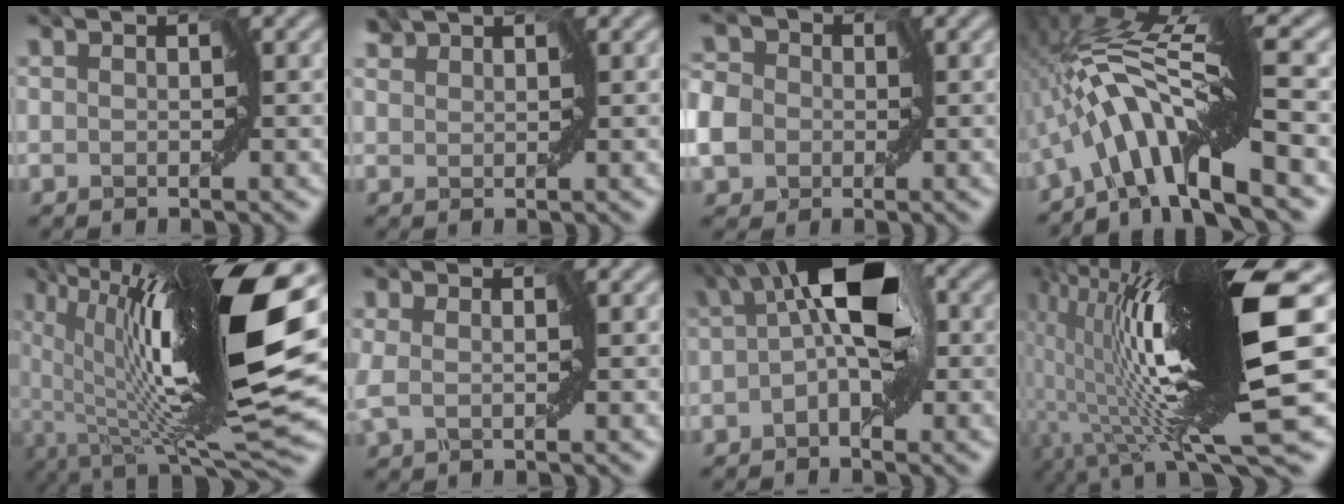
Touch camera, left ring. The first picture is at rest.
{"total": 1.1, "force": [0.9, 0.7, 0.1], "torque": [-0.002, 0.003, 0.011]}
{"total": 7.5, "force": [-2.6, 6.2, 3.2], "torque": [-0.075, -0.010, -0.069]}
{"total": 9.5, "force": [-2.9, 1.5, 9.0], "torque": [-0.144, 0.022, -0.052]}
{"total": 16.8, "force": [2.7, 4.0, 16.1], "torque": [-0.256, 0.006, 0.044]}
{"total": 1.6, "force": [0.1, 1.0, 1.3], "torque": [-0.035, 0.003, -0.007]}
{"total": 7.4, "force": [0.7, 3.0, 6.7], "torque": [-0.105, 0.027, -0.008]}
{"total": 17.1, "force": [1.1, 2.9, 16.8], "torque": [-0.292, 0.017, 0.031]}